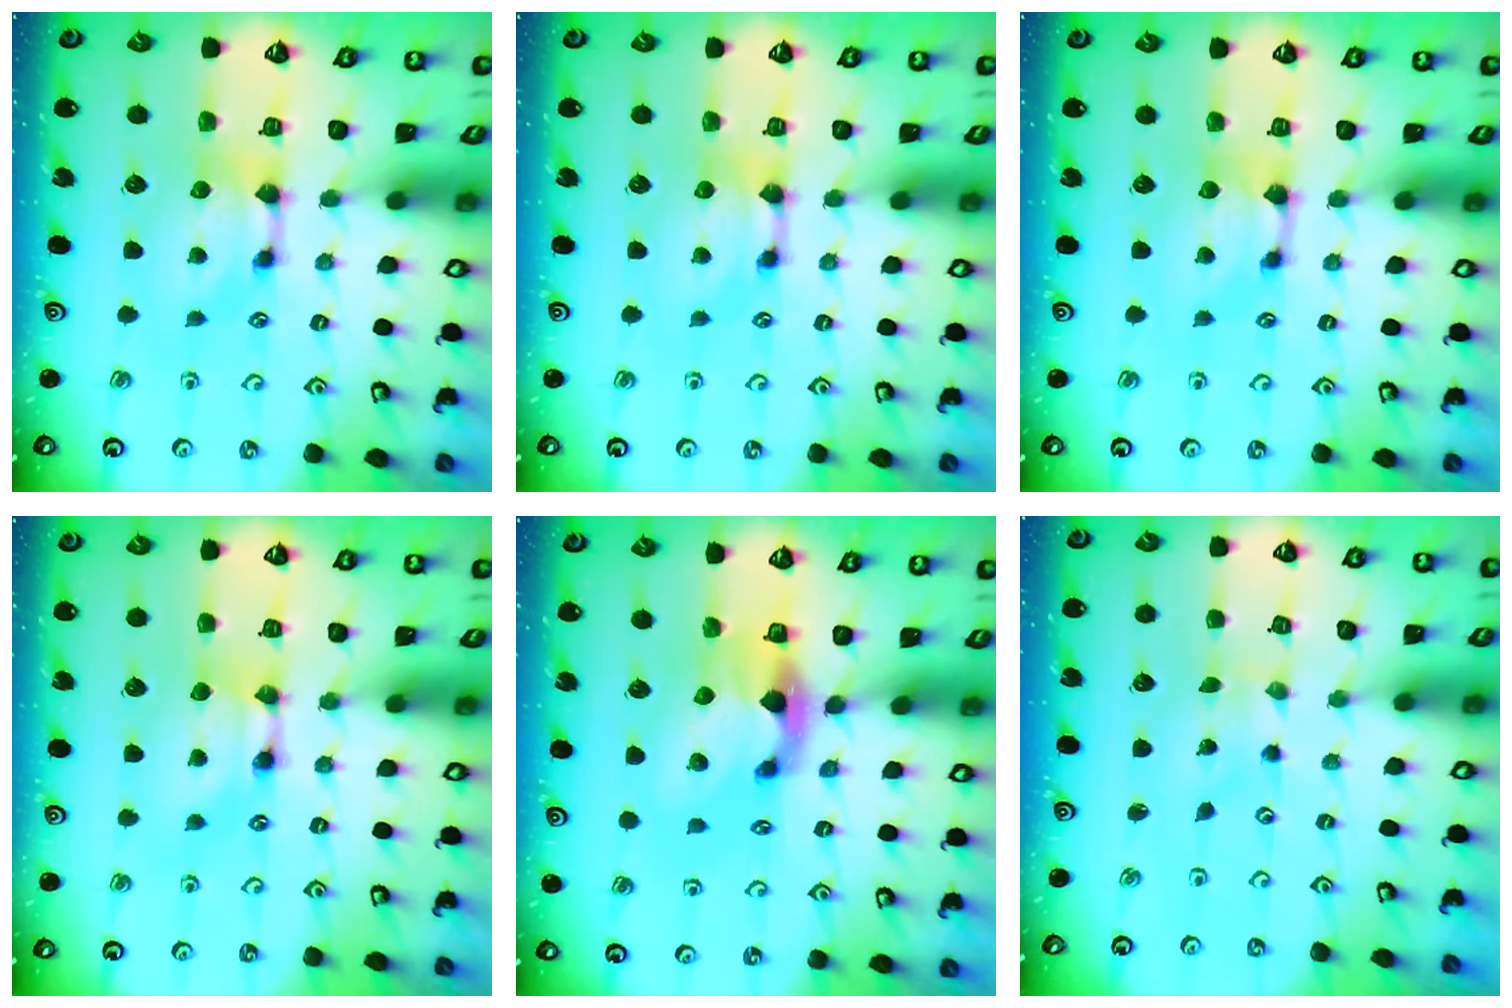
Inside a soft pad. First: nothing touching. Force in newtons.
{"total": 0.0}
{"total": 0.5, "press": 0.4, "slide": 0.3}
{"total": 1.5, "press": 1.5, "slide": 0.2}
{"total": 3.7, "press": 3.3, "slide": 1.5}
{"total": 5.5, "press": 5.5, "slide": 0.5}